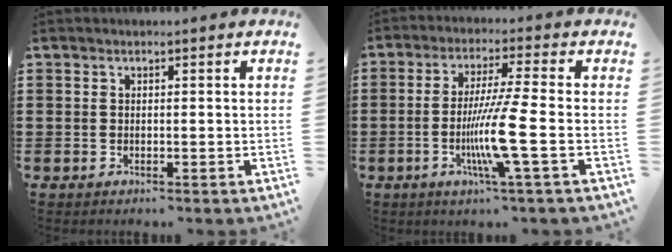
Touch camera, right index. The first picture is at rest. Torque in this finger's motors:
{"motor_torque": [2.14, 0.00, 0.52, 0.21]}